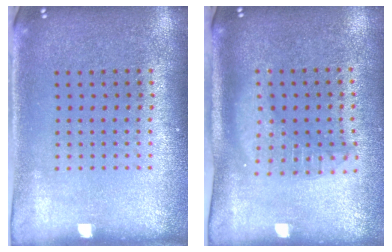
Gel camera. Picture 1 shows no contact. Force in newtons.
{"total": 1.8, "press": 1.5, "slide": 1.0}